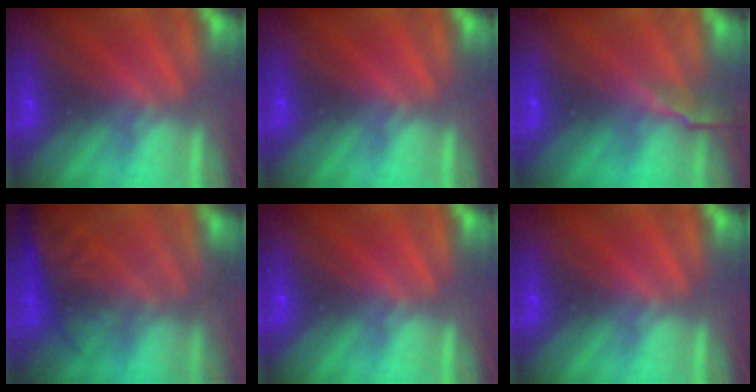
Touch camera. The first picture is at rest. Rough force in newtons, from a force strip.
{"total": 0.0}
{"total": 2.6}
{"total": 8.1}
{"total": 0.0}
{"total": 0.0}